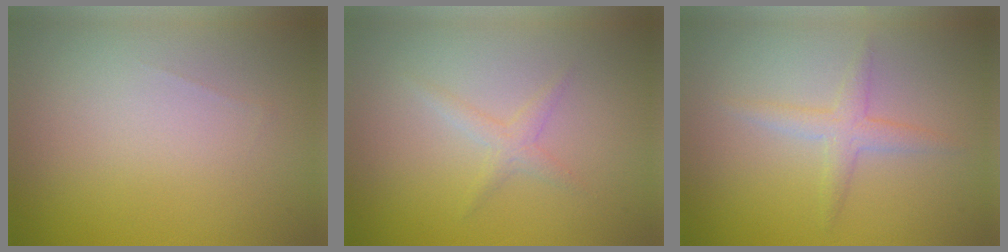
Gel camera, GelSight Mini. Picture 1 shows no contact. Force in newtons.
{"total": 1.3, "press": 1.3, "slide": 0.0}
{"total": 2.0, "press": 2.0, "slide": 0.1}